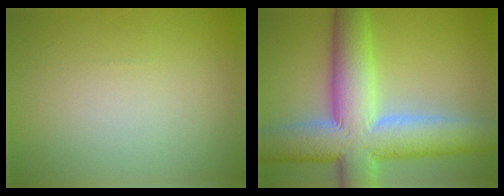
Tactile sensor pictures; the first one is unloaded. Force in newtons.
{"total": 12.7, "press": 12.7, "slide": 0.8}